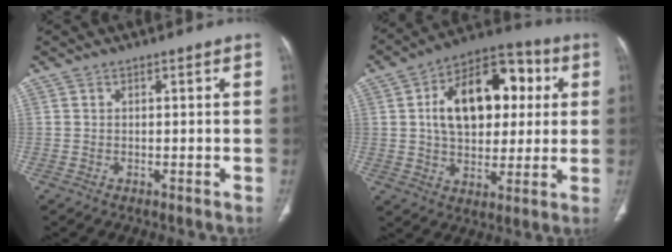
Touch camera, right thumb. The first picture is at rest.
{"total": 19.9, "force": [3.9, 12.5, 15.0], "torque": [-0.198, 0.019, 0.060]}